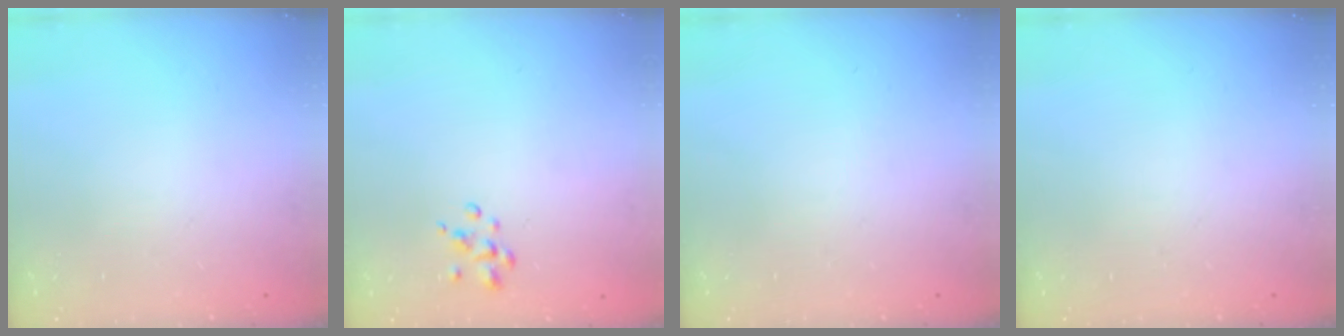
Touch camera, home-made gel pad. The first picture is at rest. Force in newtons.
{"total": 2.6, "press": 2.5, "slide": 0.5}
{"total": 0.0}
{"total": 0.0}